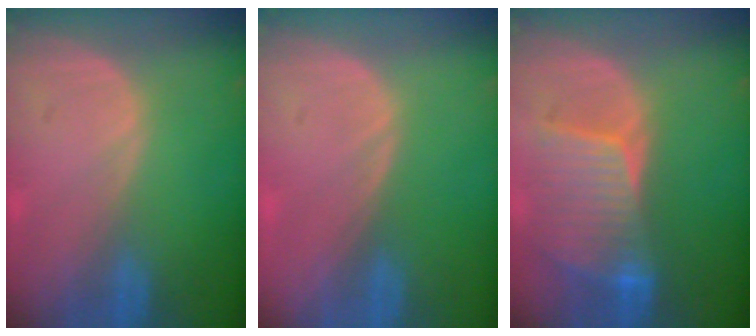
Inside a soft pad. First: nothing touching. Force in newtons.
{"total": 0.0}
{"total": 8.4, "press": 7.7, "slide": 3.4}